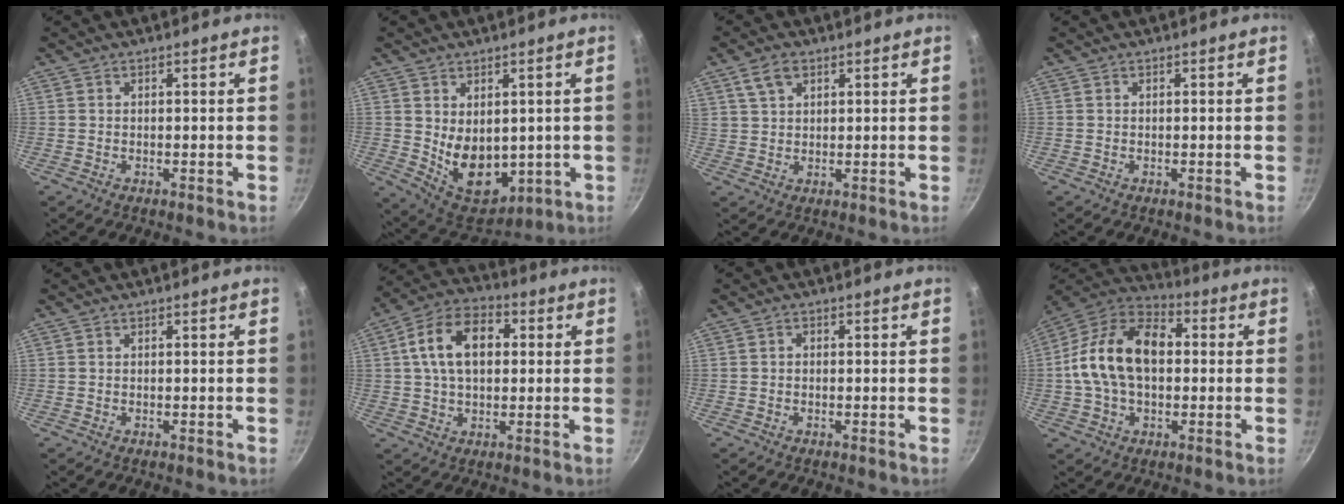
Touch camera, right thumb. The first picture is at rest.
{"total": 11.9, "force": [0.5, 8.2, 8.6], "torque": [-0.106, -0.032, 0.039]}
{"total": 4.9, "force": [2.6, 3.0, 2.8], "torque": [-0.043, -0.001, 0.050]}
{"total": 0.0}
{"total": 0.0}
{"total": 13.6, "force": [2.5, 8.7, 10.2], "torque": [-0.150, 0.022, 0.027]}
{"total": 0.9, "force": [-0.1, 0.8, 0.5], "torque": [-0.009, 0.006, -0.002]}
{"total": 18.3, "force": [0.9, 11.9, 13.9], "torque": [-0.224, 0.036, -0.003]}